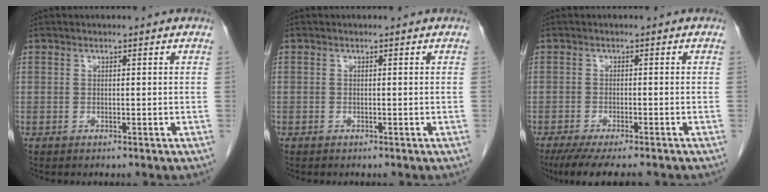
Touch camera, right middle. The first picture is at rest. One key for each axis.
{"total": 0.0}
{"total": 10.2, "fx": -8.6, "fy": 1.2, "fz": 5.3, "tx": -0.072, "ty": -0.020, "tz": -0.126}